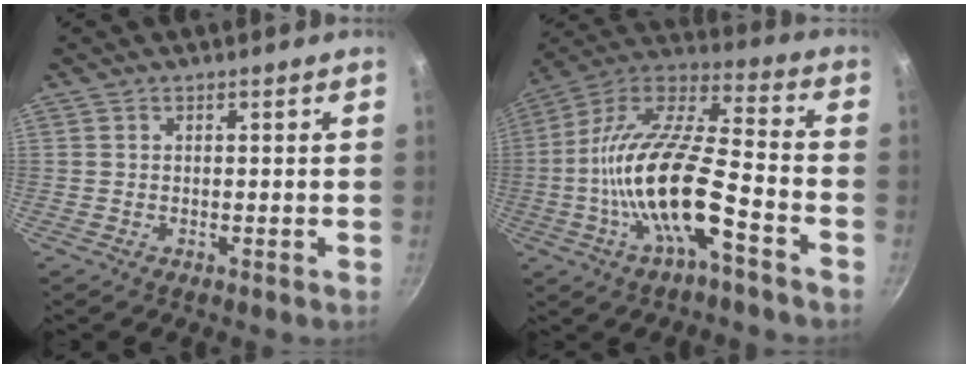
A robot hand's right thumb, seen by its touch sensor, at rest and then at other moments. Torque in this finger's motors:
{"motor_torque": [2.38, 2.51, 2.37, -0.40, 0.81]}